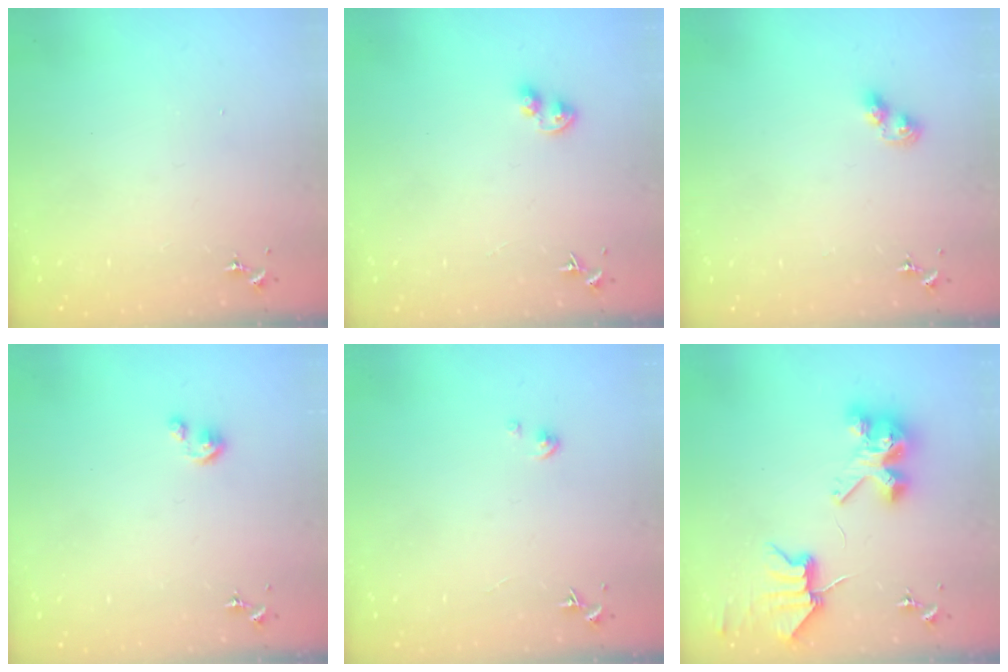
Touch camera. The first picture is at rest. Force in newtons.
{"total": 3.9, "press": 3.9, "slide": 0.4}
{"total": 4.9, "press": 4.8, "slide": 0.5}
{"total": 2.6, "press": 2.6, "slide": 0.3}
{"total": 1.8, "press": 1.8, "slide": 0.2}
{"total": 7.4, "press": 7.4, "slide": 0.6}